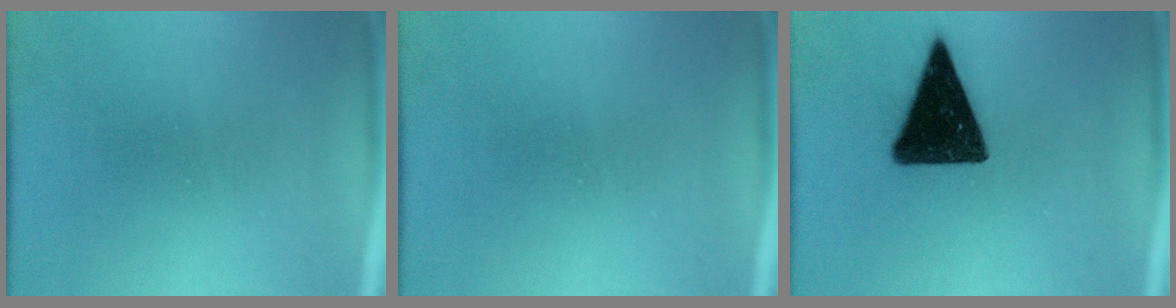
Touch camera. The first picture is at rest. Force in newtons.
{"total": 0.0}
{"total": 15.4}